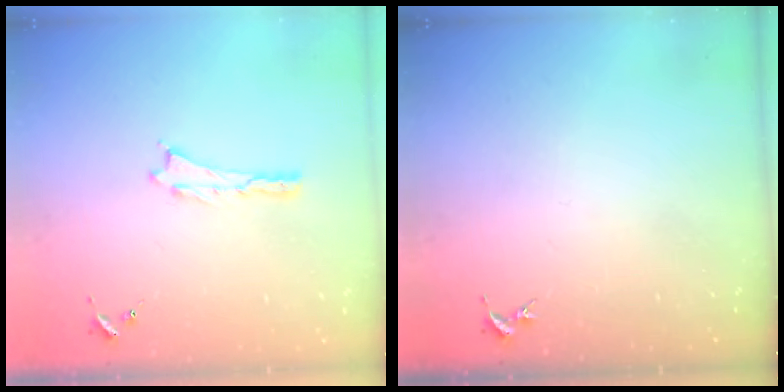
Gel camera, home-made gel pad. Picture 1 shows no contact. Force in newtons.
{"total": 0.0}